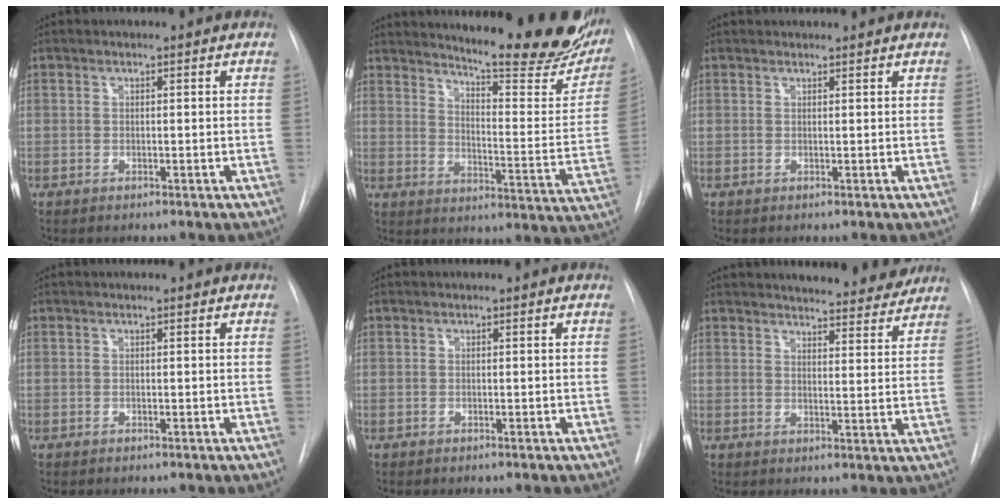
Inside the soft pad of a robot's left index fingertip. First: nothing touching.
{"total": 23.9, "force": [20.3, 3.2, 12.2], "torque": [-0.171, -0.095, 0.249]}
{"total": 3.2, "force": [3.1, 0.4, 0.5], "torque": [-0.007, 0.022, 0.038]}
{"total": 0.0}
{"total": 0.0}
{"total": 13.0, "force": [12.4, 2.1, 3.3], "torque": [-0.030, -0.021, 0.141]}